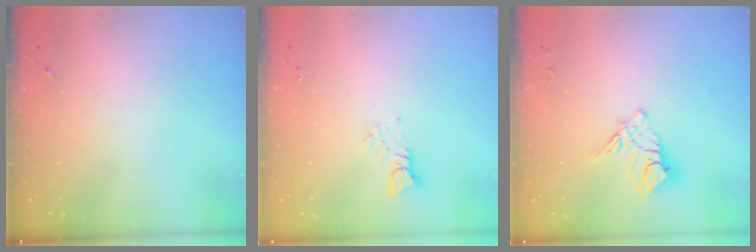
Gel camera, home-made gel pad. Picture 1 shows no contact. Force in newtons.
{"total": 3.8, "press": 3.8, "slide": 0.2}
{"total": 11.3, "press": 11.3, "slide": 1.1}